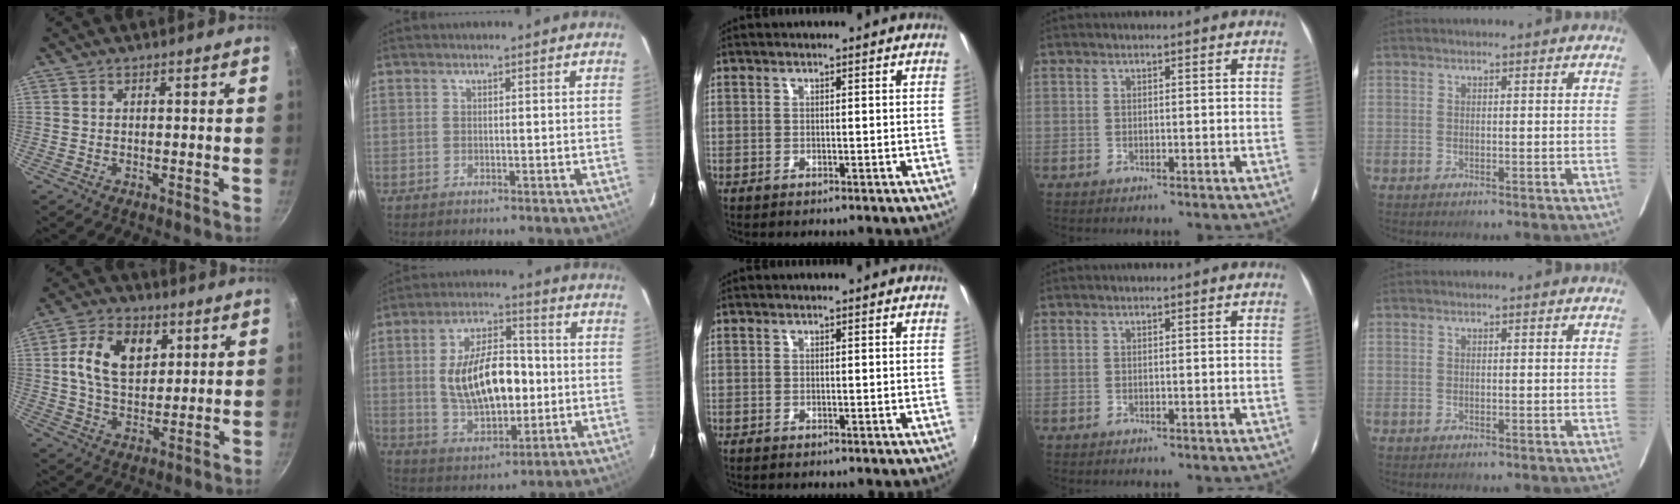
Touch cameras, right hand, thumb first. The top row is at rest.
{"thumb": {"total": 12.1, "force": [3.5, 8.1, 8.4], "torque": [-0.128, -0.004, 0.054]}, "index": {"total": 15.7, "force": [-0.3, 7.9, 13.6], "torque": [-0.251, 0.009, 0.010]}}